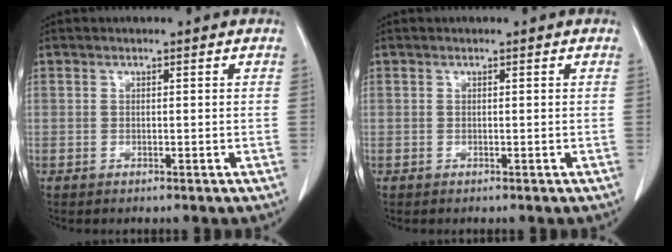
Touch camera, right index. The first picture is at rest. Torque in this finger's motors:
{"motor_torque": [0.00, 0.00, 0.00, 0.00]}